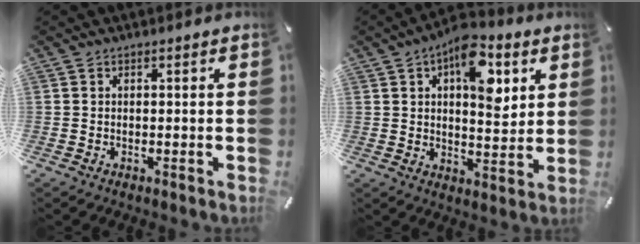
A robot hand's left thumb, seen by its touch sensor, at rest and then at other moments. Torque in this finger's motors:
{"motor_torque": [1.56, 1.48, 0.38, -0.12, 0.05]}